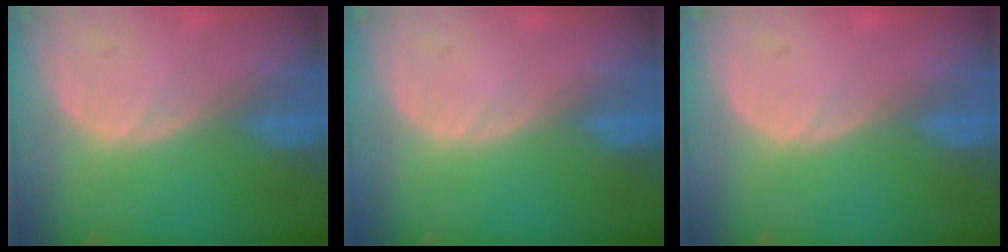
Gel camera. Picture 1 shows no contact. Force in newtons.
{"total": 0.0}
{"total": 0.6, "press": 0.1, "slide": 0.6}